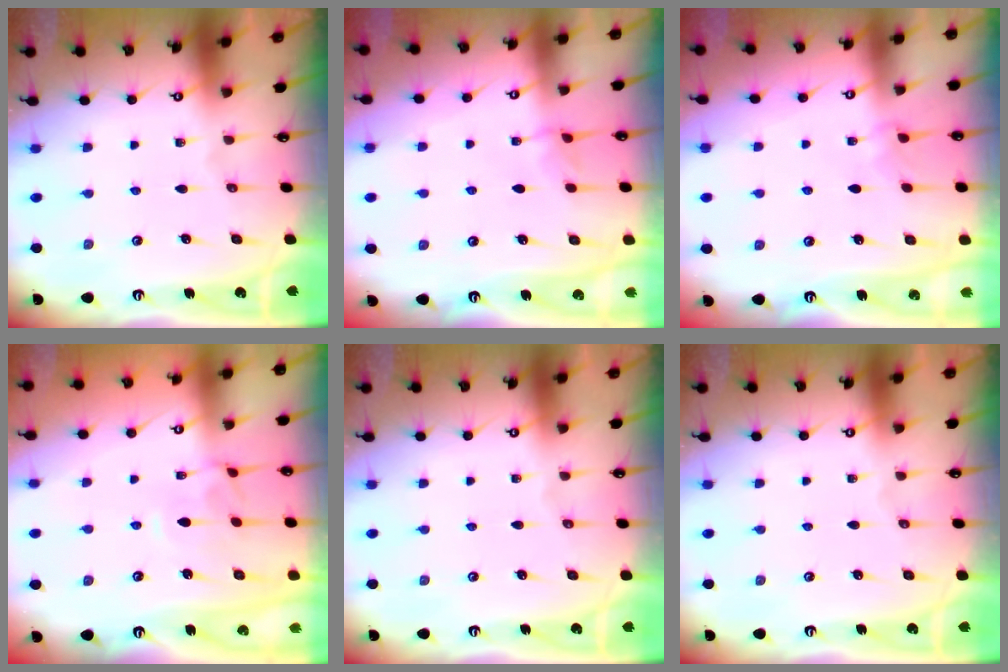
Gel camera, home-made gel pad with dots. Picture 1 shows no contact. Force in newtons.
{"total": 3.2, "press": 3.2, "slide": 0.4}
{"total": 2.8, "press": 2.8, "slide": 0.3}
{"total": 2.7, "press": 2.6, "slide": 0.7}
{"total": 0.0}
{"total": 0.0}